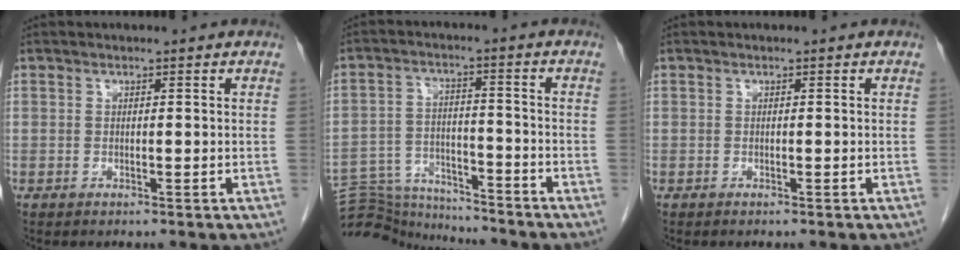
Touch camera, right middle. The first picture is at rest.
{"total": 12.2, "force": [-12.1, 1.0, 1.1], "torque": [-0.019, 0.018, -0.197]}
{"total": 0.0}